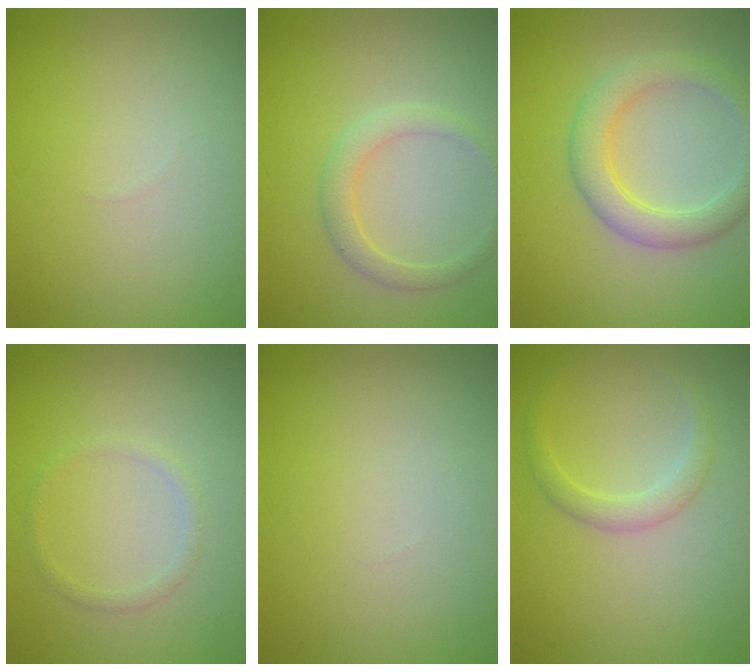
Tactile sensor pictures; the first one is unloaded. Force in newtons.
{"total": 2.0, "press": 2.0, "slide": 0.3}
{"total": 3.8, "press": 3.8, "slide": 0.2}
{"total": 1.0, "press": 1.0, "slide": 0.1}
{"total": 0.0}
{"total": 1.8, "press": 1.8, "slide": 0.0}